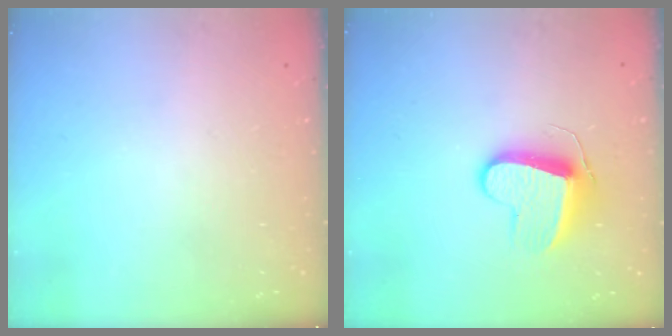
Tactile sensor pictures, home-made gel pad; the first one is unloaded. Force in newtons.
{"total": 9.9, "press": 9.9, "slide": 0.6}